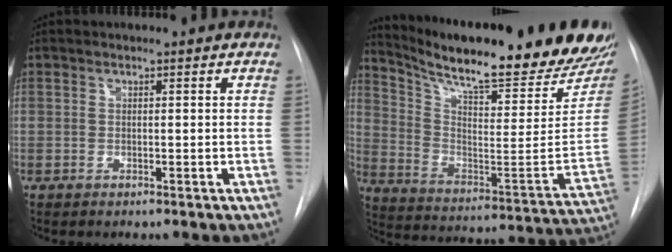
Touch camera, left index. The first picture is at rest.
{"total": 27.7, "force": [24.2, 2.5, 13.2], "torque": [-0.201, -0.115, 0.302]}